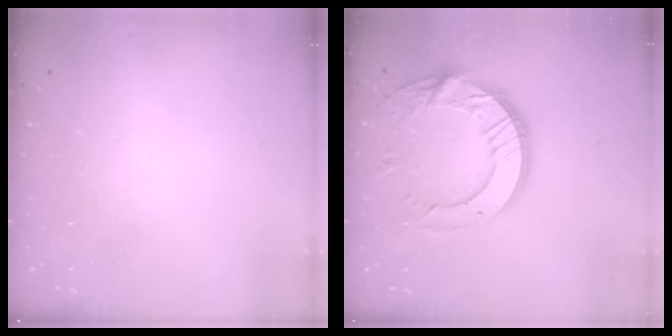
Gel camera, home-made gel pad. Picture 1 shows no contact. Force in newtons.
{"total": 17.1, "press": 17.0, "slide": 1.5}